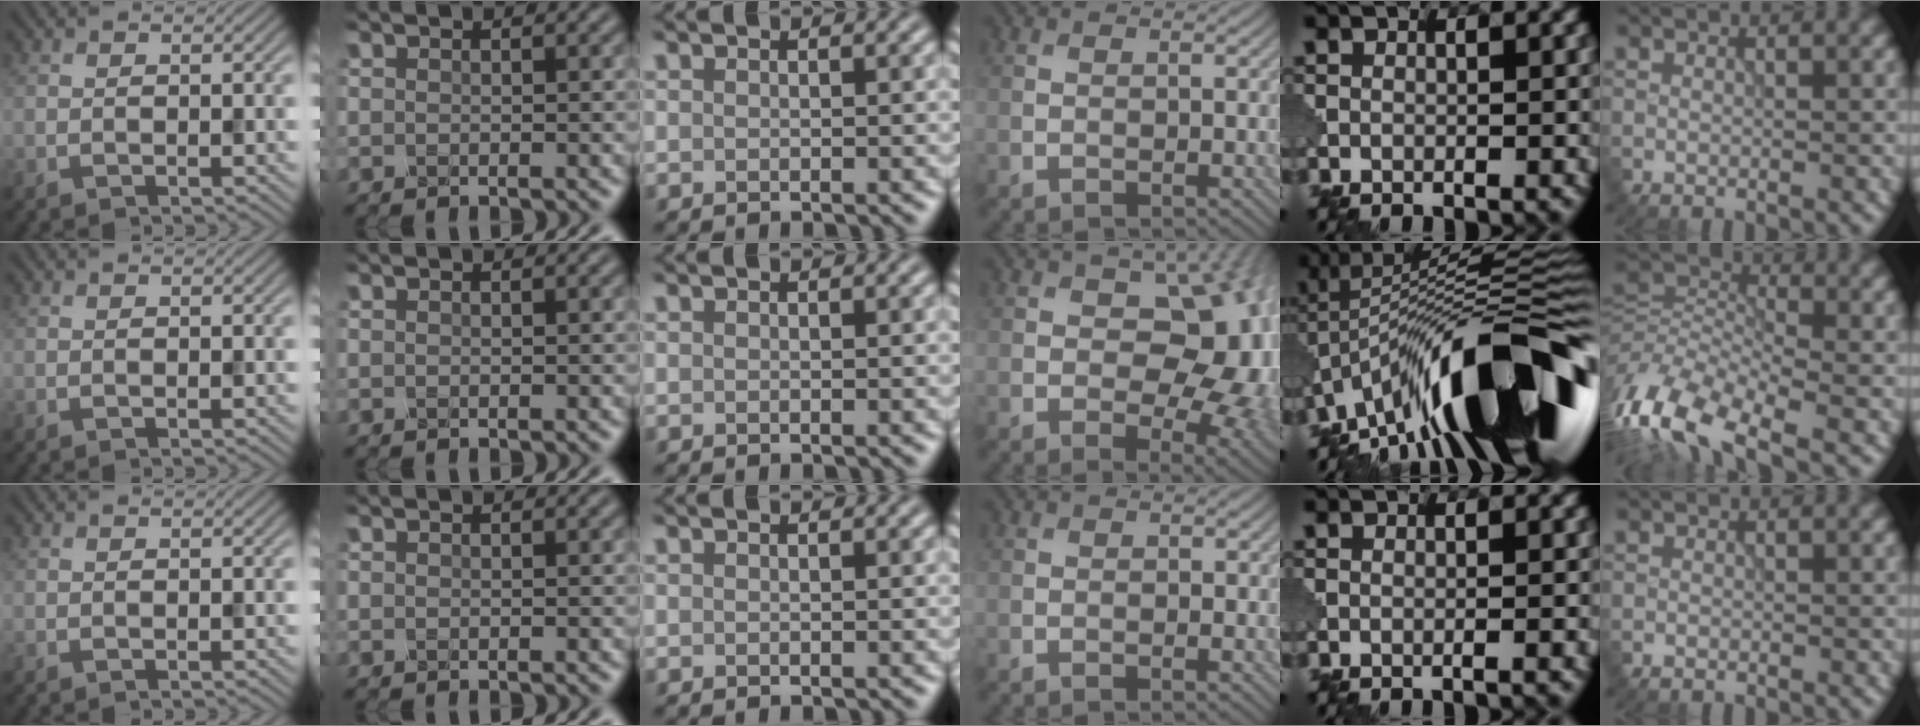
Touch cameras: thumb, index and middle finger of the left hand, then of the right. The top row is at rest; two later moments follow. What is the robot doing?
{"motion": "shake", "object": "salt shaker"}